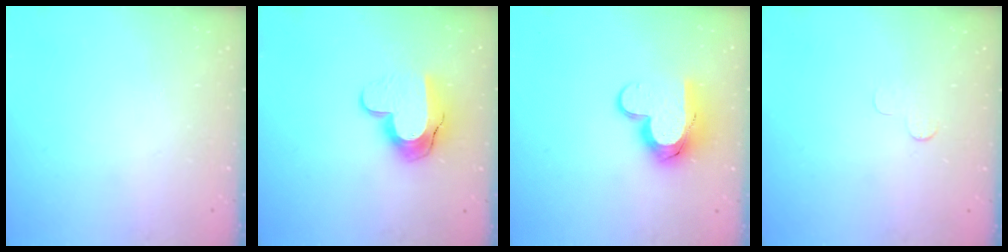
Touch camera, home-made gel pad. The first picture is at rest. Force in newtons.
{"total": 12.7, "press": 12.7, "slide": 0.9}
{"total": 12.2, "press": 12.2, "slide": 1.0}
{"total": 3.0, "press": 2.9, "slide": 0.3}